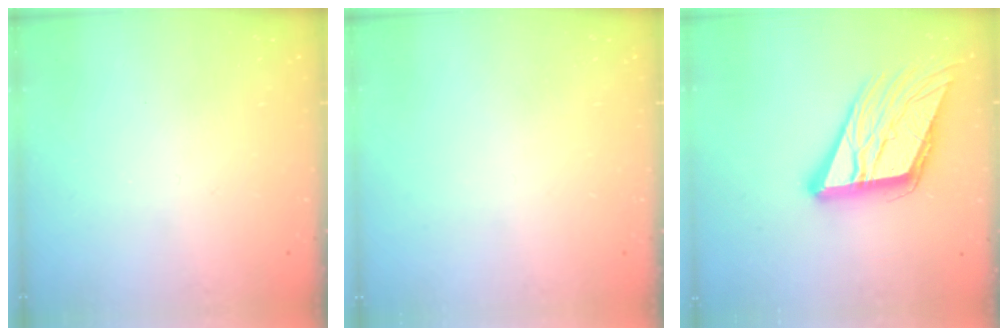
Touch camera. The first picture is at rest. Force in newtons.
{"total": 0.0}
{"total": 18.7, "press": 18.4, "slide": 3.2}